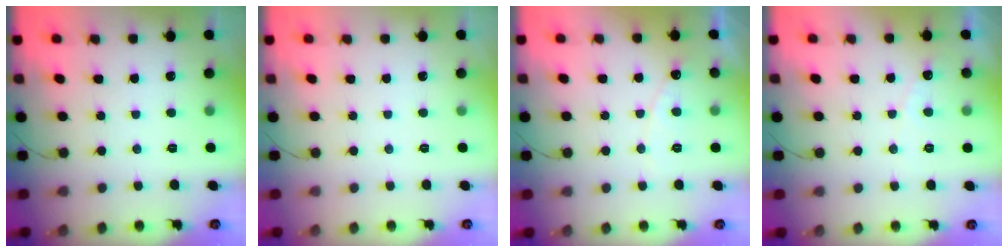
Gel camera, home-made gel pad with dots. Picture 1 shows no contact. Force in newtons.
{"total": 0.0}
{"total": 5.4, "press": 5.4, "slide": 0.4}
{"total": 3.0, "press": 3.0, "slide": 0.1}